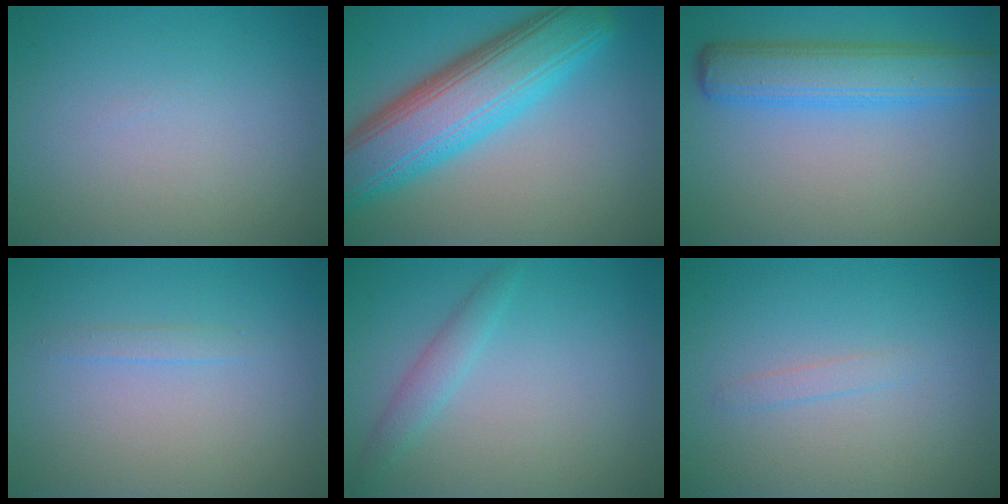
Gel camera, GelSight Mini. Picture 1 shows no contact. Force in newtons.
{"total": 9.9, "press": 9.9, "slide": 0.2}
{"total": 5.5, "press": 5.5, "slide": 0.1}
{"total": 0.8, "press": 0.8, "slide": 0.0}
{"total": 1.7, "press": 1.7, "slide": 0.0}
{"total": 0.8, "press": 0.8, "slide": 0.0}